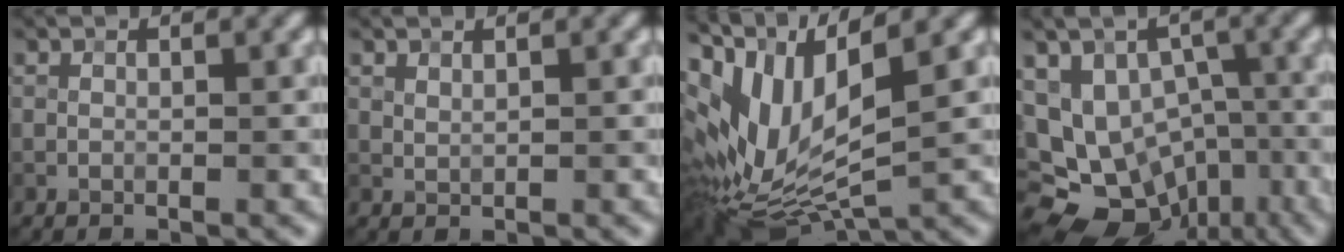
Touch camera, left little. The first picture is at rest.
{"total": 0.5, "force": [0.5, 0.1, 0.2], "torque": [-0.007, -0.001, 0.012]}
{"total": 11.0, "force": [2.2, 5.8, 9.0], "torque": [-0.209, -0.011, 0.047]}
{"total": 15.7, "force": [-4.9, 12.8, 7.6], "torque": [-0.126, -0.011, -0.059]}